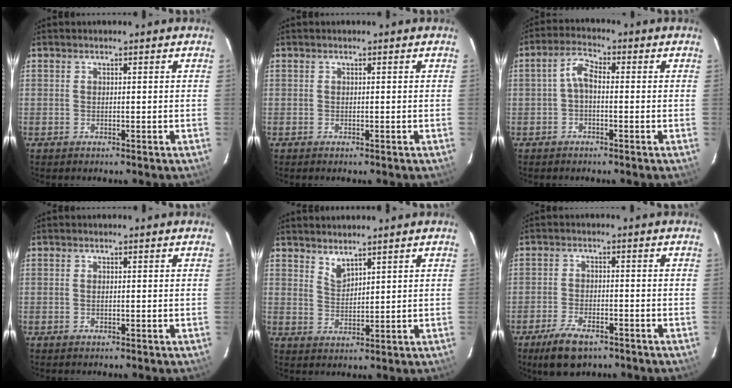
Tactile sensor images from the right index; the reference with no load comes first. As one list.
[{"total": 0.0}, {"total": 3.7, "force": [-0.7, 1.9, 3.1], "torque": [-0.066, 0.017, -0.015]}, {"total": 0.6, "force": [-0.1, 0.3, 0.5], "torque": [-0.011, 0.001, -0.002]}, {"total": 3.1, "force": [2.8, 0.7, 1.1], "torque": [-0.021, -0.002, 0.053]}, {"total": 7.7, "force": [-5.3, 3.2, 4.5], "torque": [-0.109, -0.009, -0.091]}]